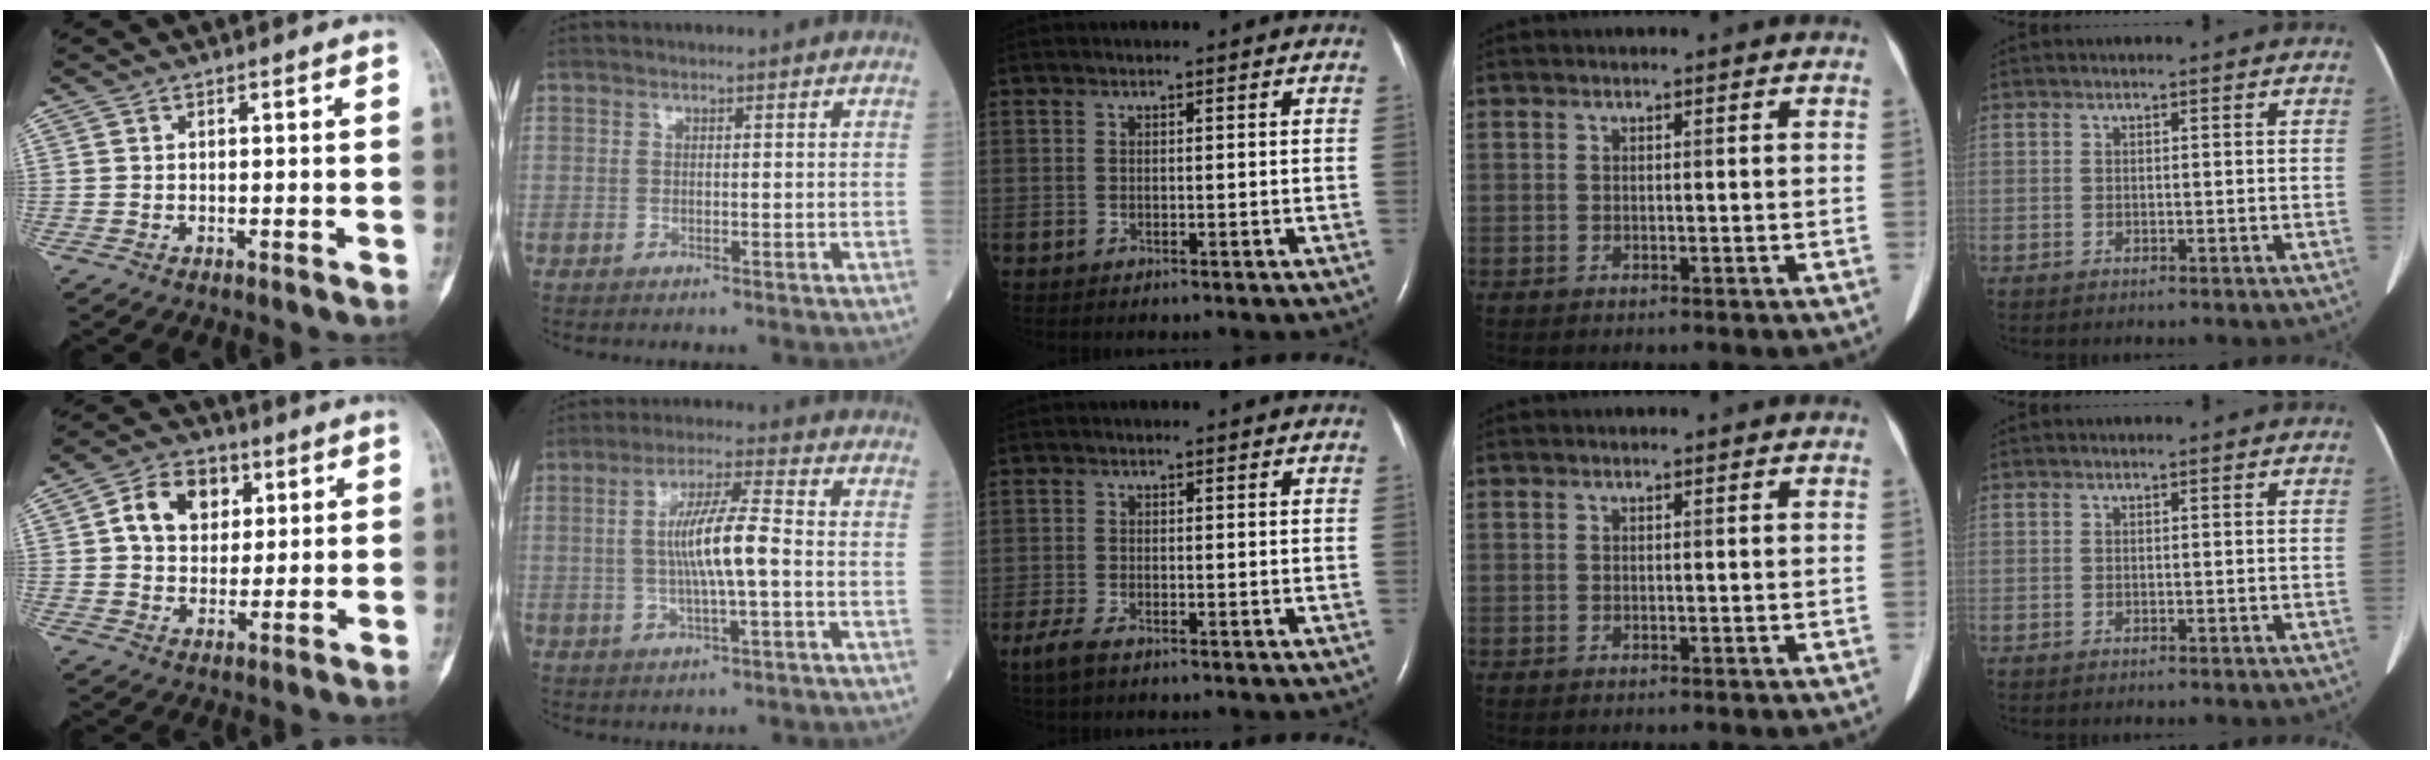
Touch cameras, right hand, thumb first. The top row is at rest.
{"thumb": {"total": 10.3, "force": [2.9, 7.9, 6.1], "torque": [-0.064, -0.001, 0.045]}, "index": {"total": 8.7, "force": [-0.3, 0.7, 8.7], "torque": [-0.159, 0.007, -0.010]}, "middle": {"total": 2.9, "force": [-2.0, 0.7, 1.9], "torque": [-0.050, -0.008, -0.037]}}